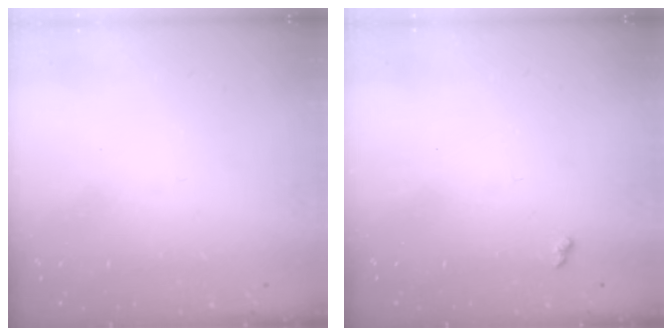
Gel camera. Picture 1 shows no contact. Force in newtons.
{"total": 3.9, "press": 3.9, "slide": 0.5}